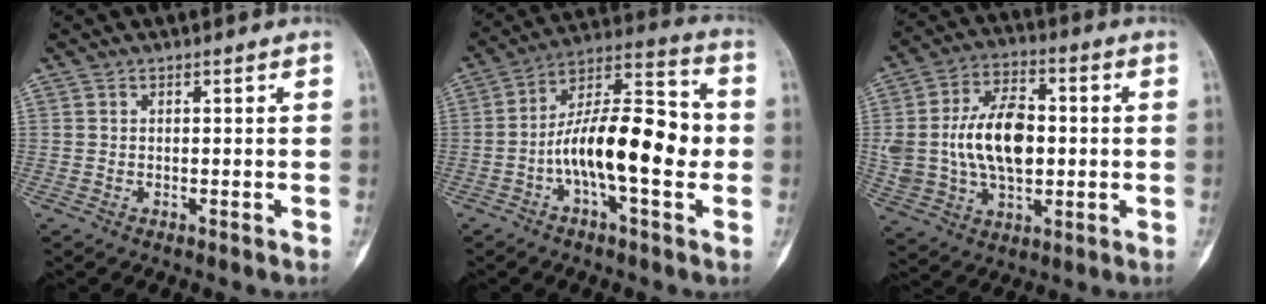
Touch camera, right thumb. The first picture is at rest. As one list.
[{"total": 17.6, "force": [-2.8, 6.5, 16.1], "torque": [-0.253, 0.040, -0.055]}, {"total": 16.8, "force": [0.5, 10.4, 13.2], "torque": [-0.227, 0.017, 0.014]}]